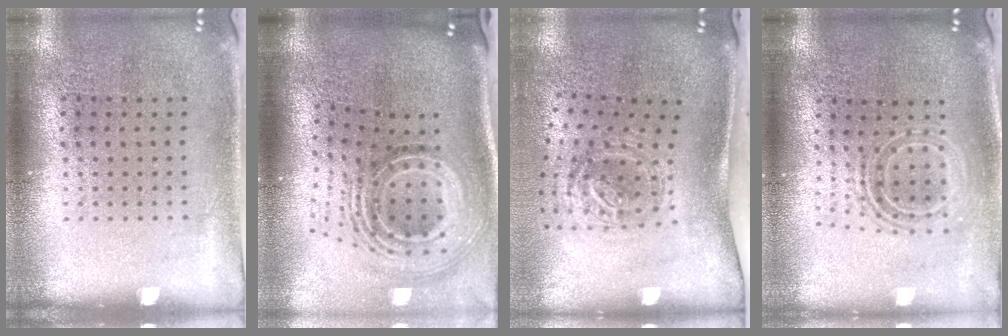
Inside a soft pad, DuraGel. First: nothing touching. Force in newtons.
{"total": 2.5, "press": 1.6, "slide": 1.9}
{"total": 1.7, "press": 1.2, "slide": 1.3}
{"total": 1.6, "press": 1.3, "slide": 1.0}